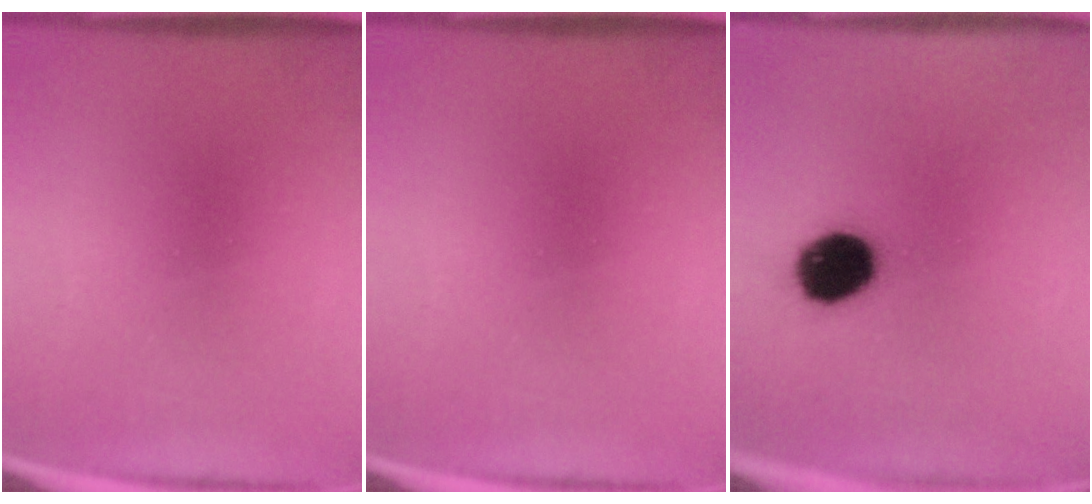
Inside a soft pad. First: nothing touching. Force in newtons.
{"total": 0.0}
{"total": 11.1}